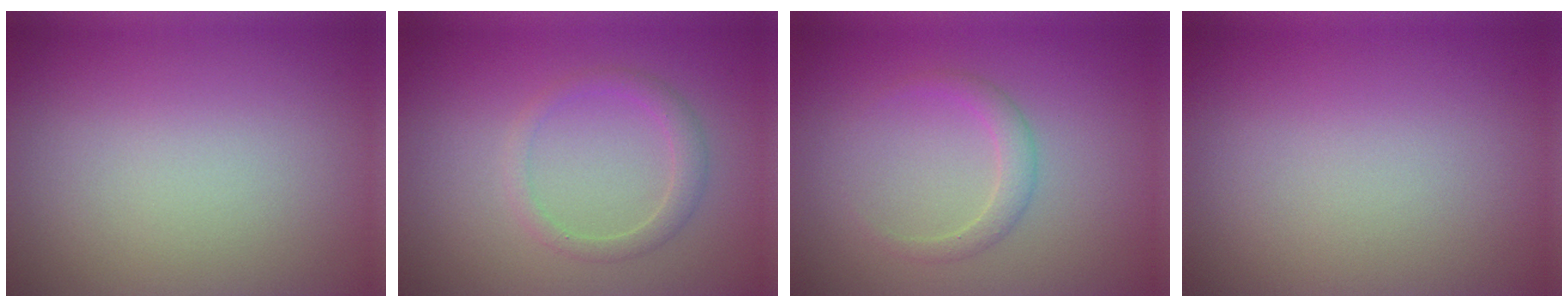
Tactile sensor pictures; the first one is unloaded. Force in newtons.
{"total": 1.8, "press": 1.8, "slide": 0.1}
{"total": 1.6, "press": 1.6, "slide": 0.1}
{"total": 0.0}